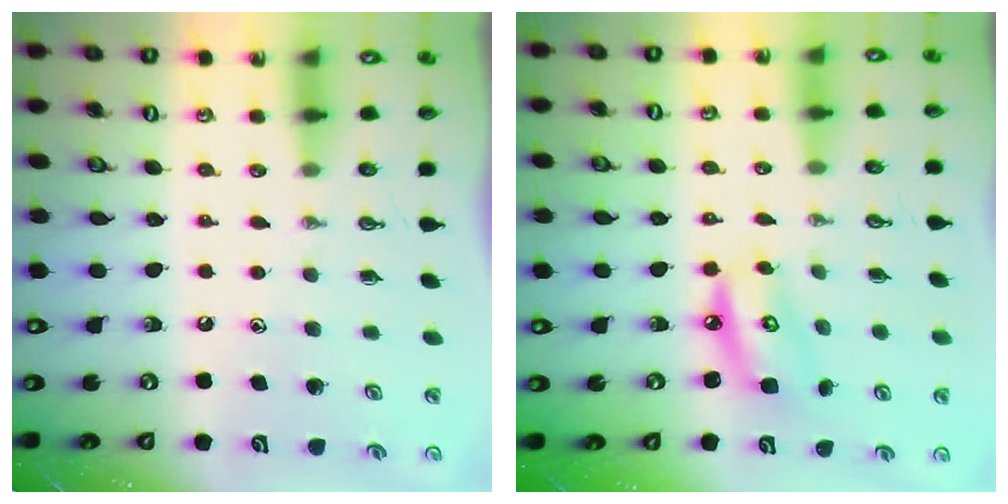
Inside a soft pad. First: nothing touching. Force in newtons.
{"total": 8.5, "press": 8.4, "slide": 0.8}